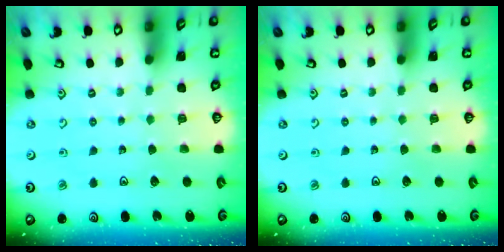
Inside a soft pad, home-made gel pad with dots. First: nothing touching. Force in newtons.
{"total": 0.0}